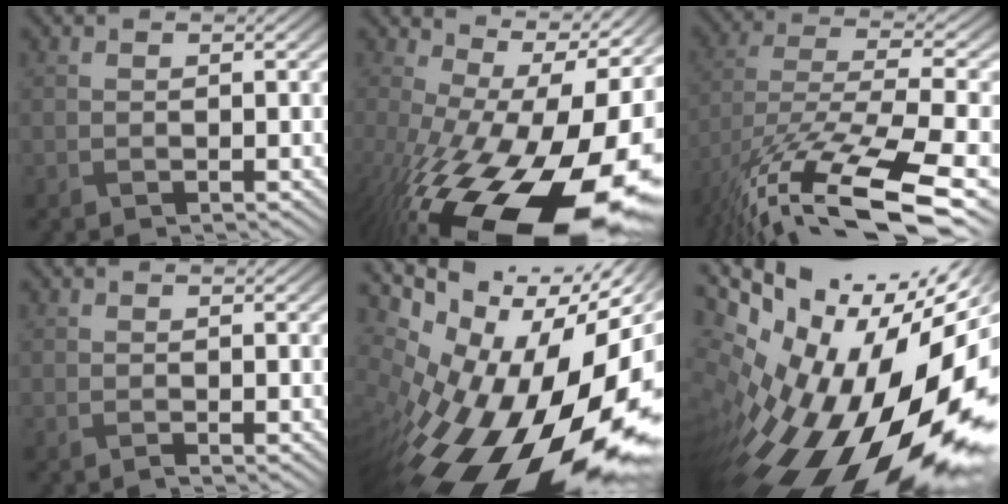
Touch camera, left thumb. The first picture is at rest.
{"total": 20.9, "force": [-5.6, 9.9, 17.5], "torque": [-0.290, -0.061, -0.069]}
{"total": 15.7, "force": [-9.5, 4.6, 11.6], "torque": [-0.261, -0.019, -0.144]}
{"total": 0.6, "force": [0.1, 0.2, 0.5], "torque": [-0.011, -0.001, 0.002]}
{"total": 22.1, "force": [-4.6, 12.1, 17.9], "torque": [-0.297, -0.070, -0.058]}
{"total": 21.3, "force": [-2.5, 8.8, 19.2], "torque": [-0.313, -0.081, -0.023]}